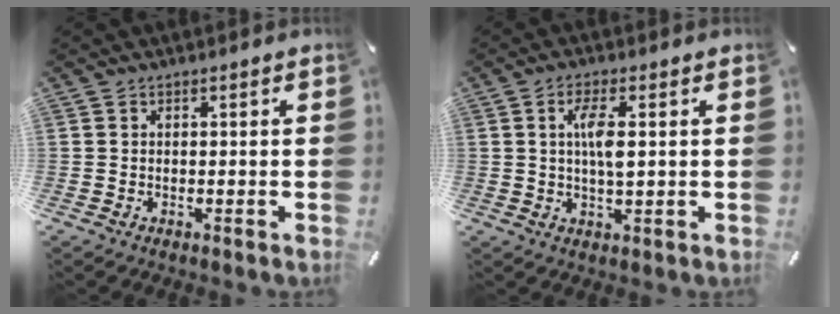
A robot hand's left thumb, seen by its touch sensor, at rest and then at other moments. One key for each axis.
{"total": 5.8, "fx": 1.0, "fy": 1.6, "fz": 5.5, "tx": -0.116, "ty": 0.000, "tz": 0.012}